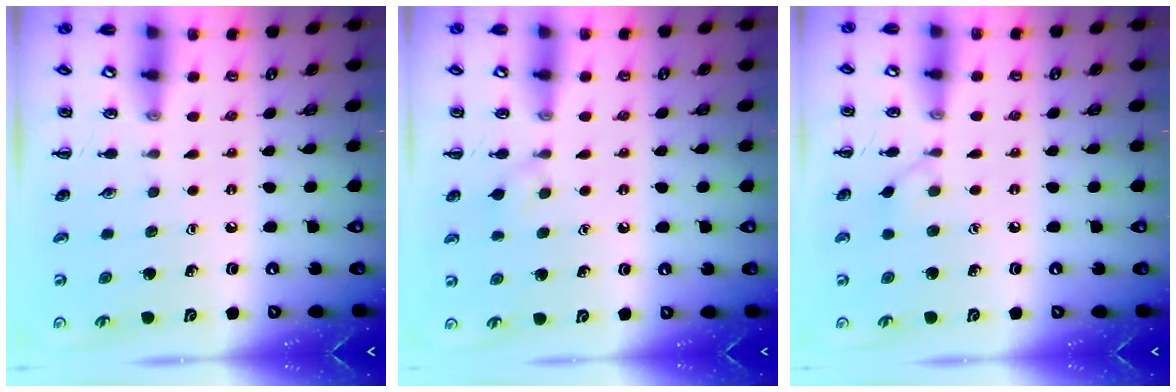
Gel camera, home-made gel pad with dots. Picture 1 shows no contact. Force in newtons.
{"total": 5.2, "press": 4.8, "slide": 1.9}
{"total": 2.8, "press": 2.5, "slide": 1.1}